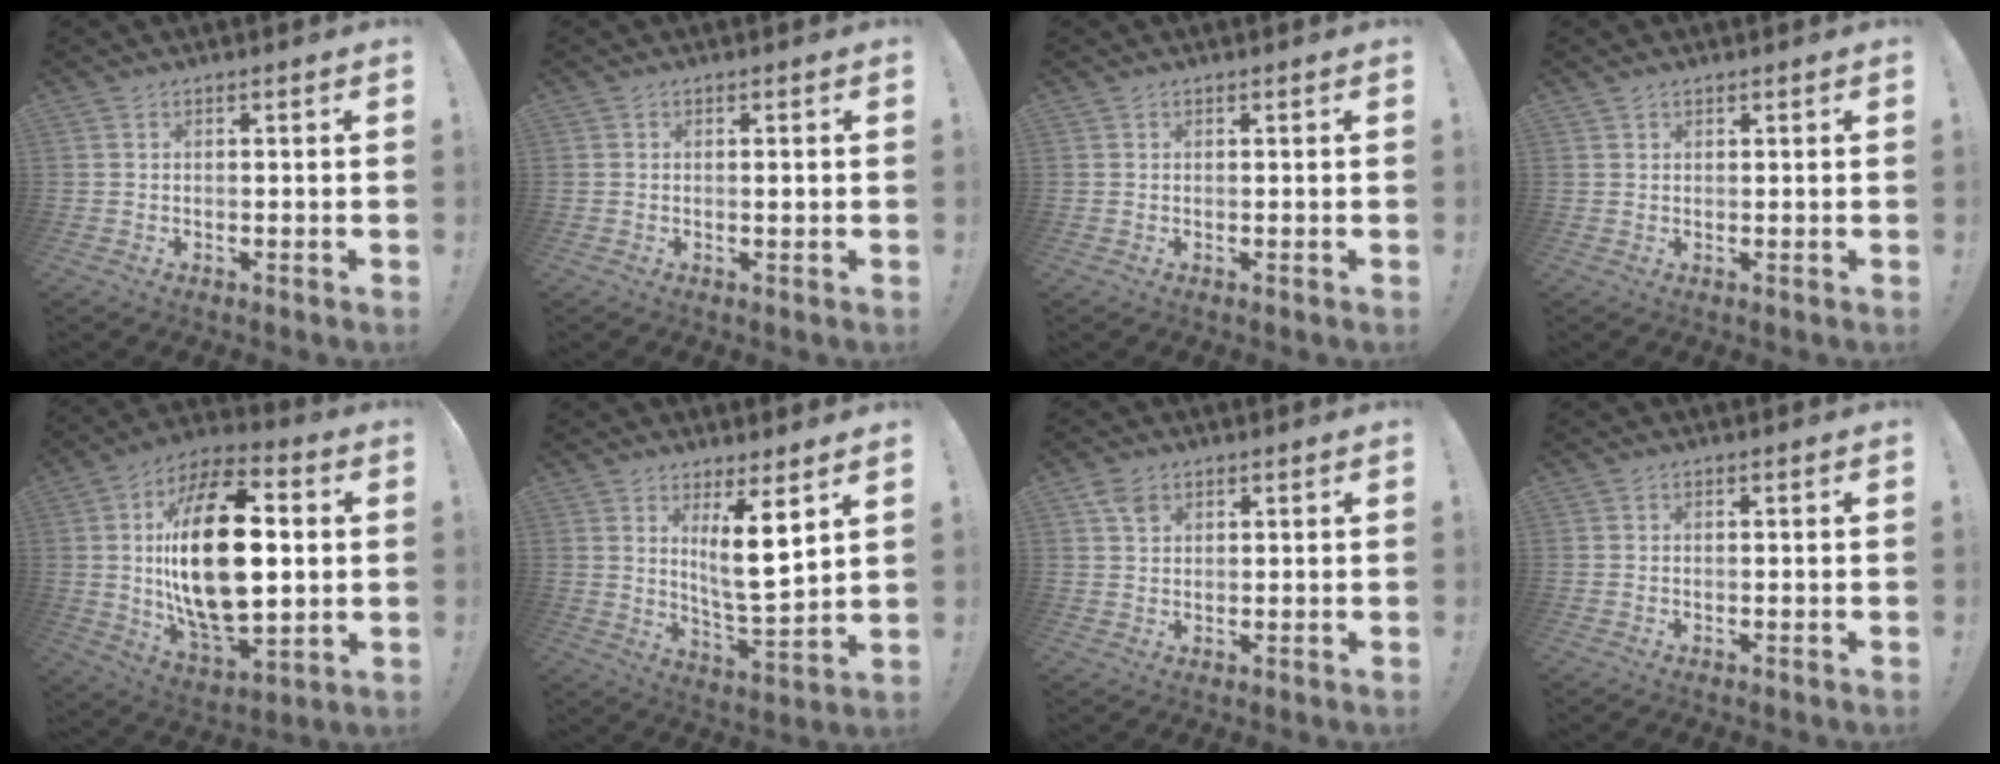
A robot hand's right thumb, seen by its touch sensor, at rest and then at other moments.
{"total": 0.6, "force": [-0.2, 0.0, 0.6], "torque": [-0.005, -0.002, -0.005]}
{"total": 0.0}
{"total": 1.0, "force": [0.8, 0.5, 0.2], "torque": [-0.002, -0.001, 0.015]}
{"total": 28.8, "force": [2.6, 14.9, 24.5], "torque": [-0.454, -0.007, 0.044]}
{"total": 11.0, "force": [4.9, 1.8, 9.7], "torque": [-0.154, -0.042, 0.078]}
{"total": 3.7, "force": [2.0, 2.4, 2.1], "torque": [-0.034, -0.003, 0.039]}
{"total": 0.0}